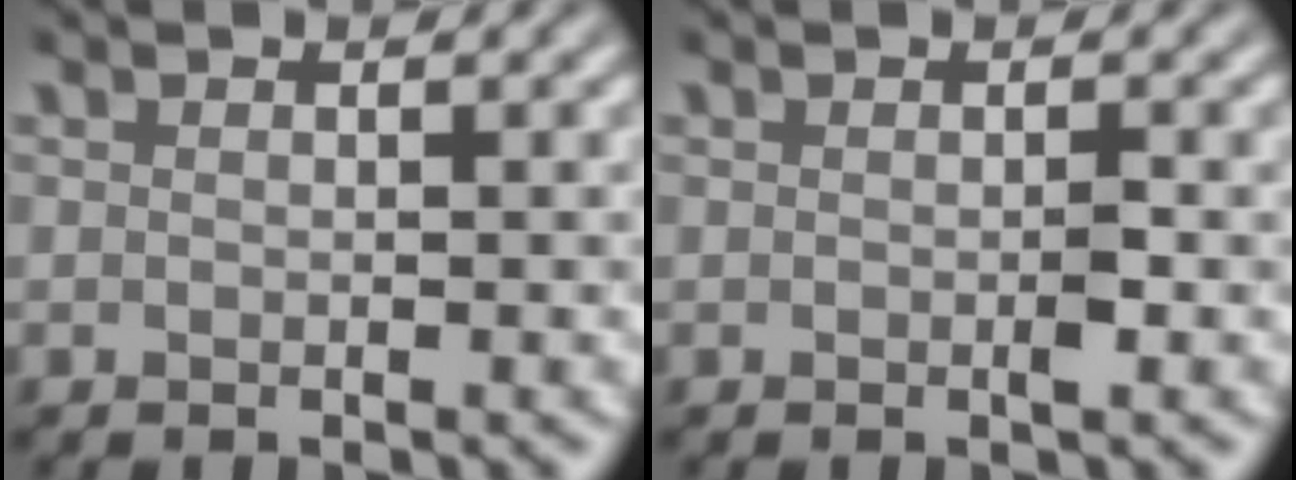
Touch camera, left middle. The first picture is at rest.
{"total": 0.8, "force": [-0.1, 0.1, 0.8], "torque": [-0.014, -0.001, -0.002]}